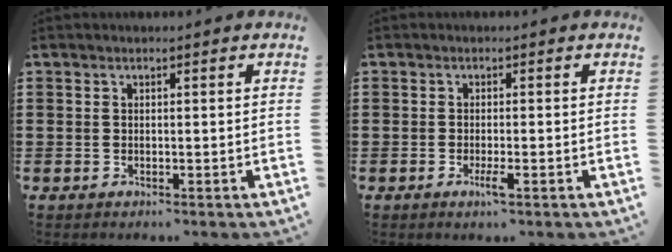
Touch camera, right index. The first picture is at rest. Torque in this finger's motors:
{"motor_torque": [0.64, 0.62, 0.22, 0.04]}